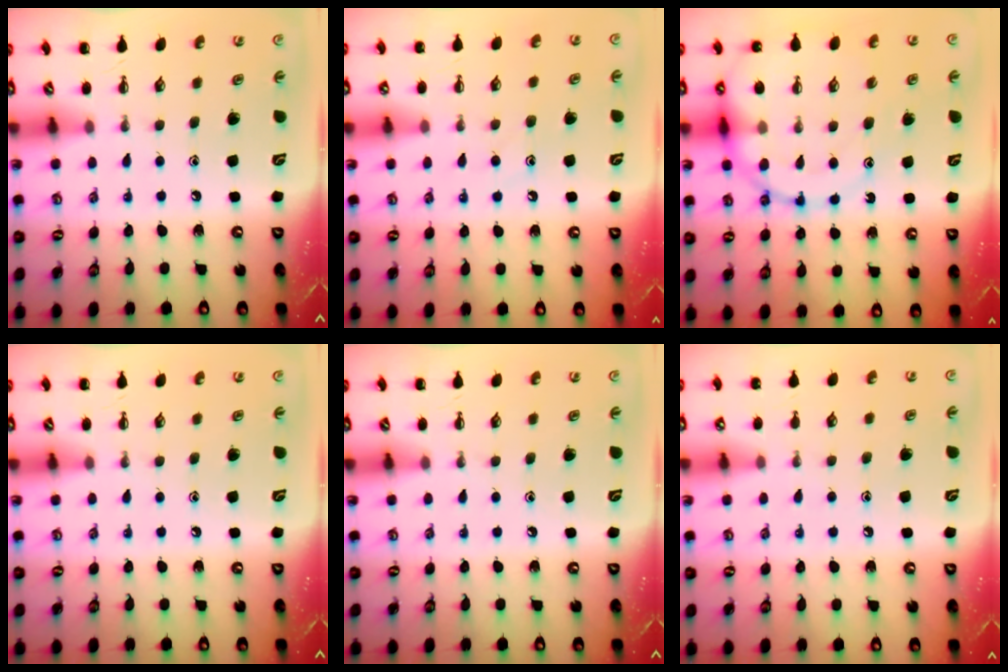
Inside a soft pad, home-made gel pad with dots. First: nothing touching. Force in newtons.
{"total": 6.6, "press": 6.5, "slide": 1.2}
{"total": 18.6, "press": 18.2, "slide": 4.0}
{"total": 0.0}
{"total": 0.0}
{"total": 4.8, "press": 4.6, "slide": 1.3}